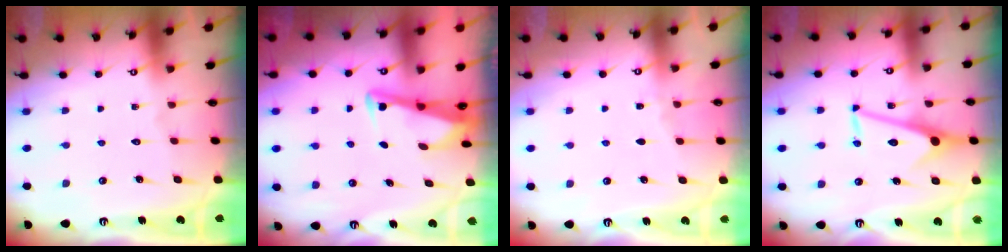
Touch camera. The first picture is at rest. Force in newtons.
{"total": 3.4, "press": 3.4, "slide": 0.4}
{"total": 2.4, "press": 2.3, "slide": 0.4}
{"total": 10.2, "press": 10.2, "slide": 0.7}